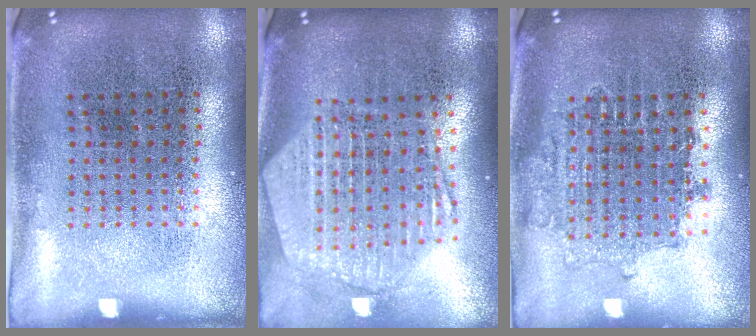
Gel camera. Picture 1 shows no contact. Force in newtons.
{"total": 2.6, "press": 2.1, "slide": 1.5}
{"total": 1.5, "press": 1.3, "slide": 0.8}